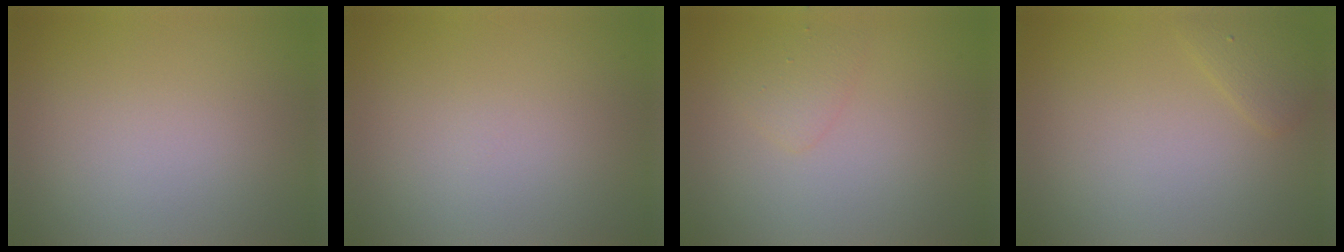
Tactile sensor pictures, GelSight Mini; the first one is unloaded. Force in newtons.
{"total": 0.0}
{"total": 1.3, "press": 1.3, "slide": 0.1}
{"total": 1.4, "press": 1.4, "slide": 0.1}